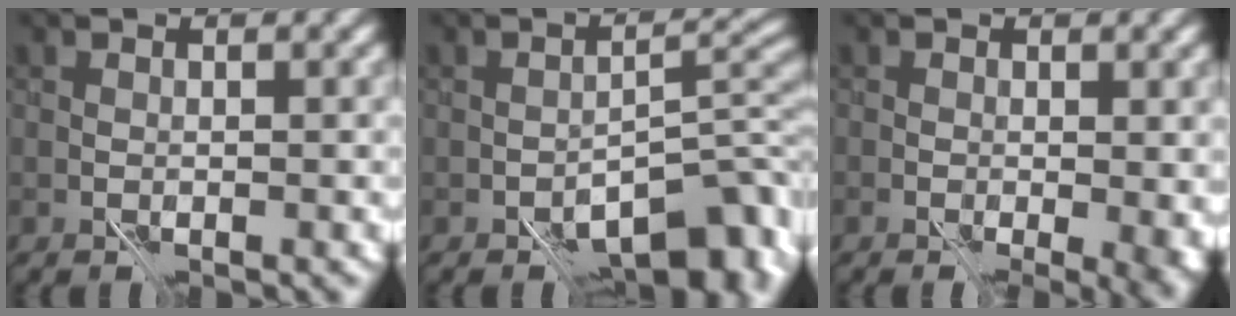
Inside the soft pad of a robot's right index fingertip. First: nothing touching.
{"total": 8.0, "force": [-4.6, 3.3, 5.6], "torque": [-0.062, 0.005, -0.076]}
{"total": 3.2, "force": [-0.5, 1.6, 2.7], "torque": [-0.032, -0.003, -0.009]}